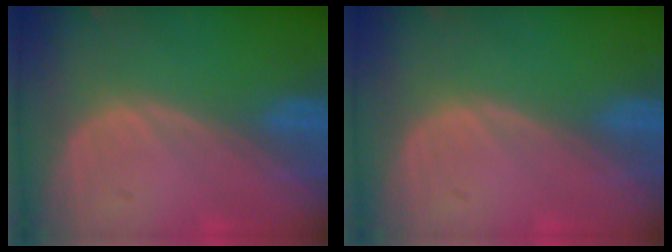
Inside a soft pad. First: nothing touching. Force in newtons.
{"total": 0.0}